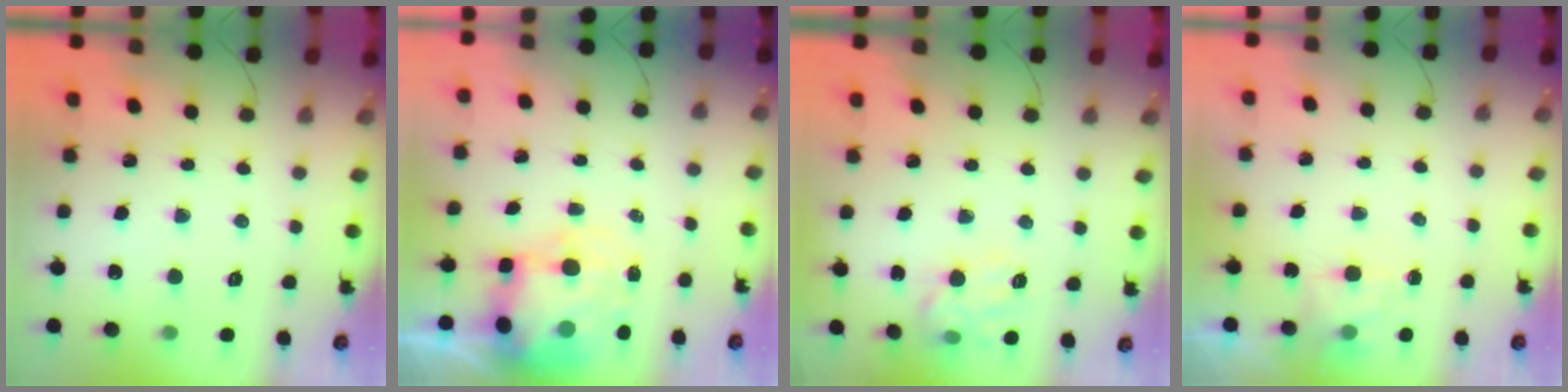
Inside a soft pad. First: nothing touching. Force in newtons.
{"total": 9.3, "press": 9.1, "slide": 2.0}
{"total": 8.2, "press": 8.2, "slide": 0.4}
{"total": 2.4, "press": 1.9, "slide": 1.4}